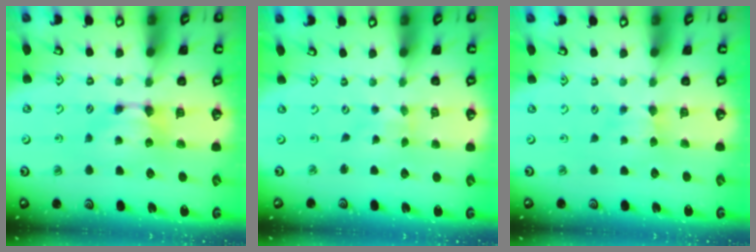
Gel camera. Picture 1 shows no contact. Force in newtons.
{"total": 3.4, "press": 3.3, "slide": 0.7}
{"total": 2.9, "press": 2.9, "slide": 0.3}